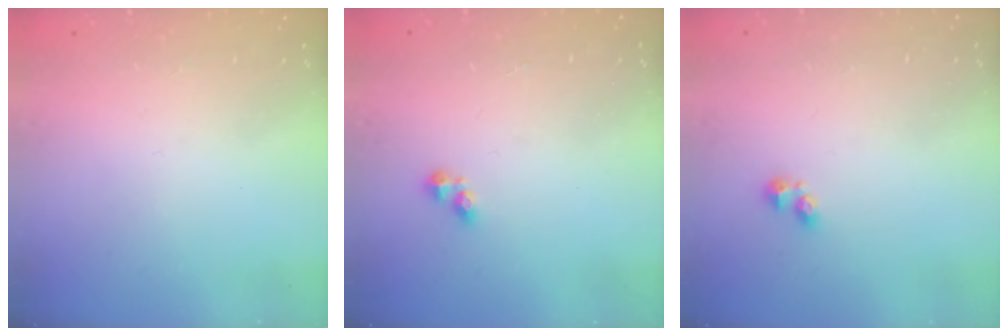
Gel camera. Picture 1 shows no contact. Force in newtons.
{"total": 2.1, "press": 2.1, "slide": 0.3}
{"total": 1.9, "press": 1.8, "slide": 0.5}